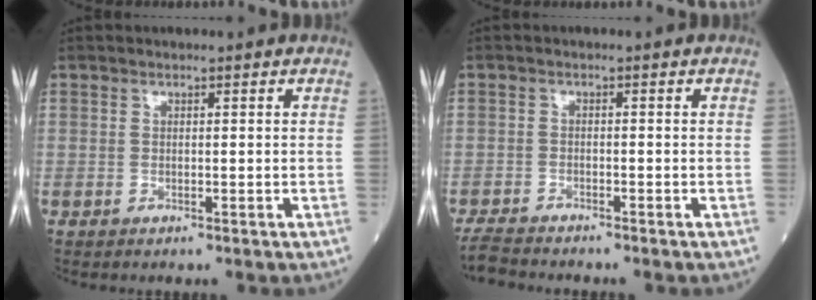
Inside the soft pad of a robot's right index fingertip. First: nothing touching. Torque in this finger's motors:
{"motor_torque": [-0.23, -0.11, -0.03, -0.01]}